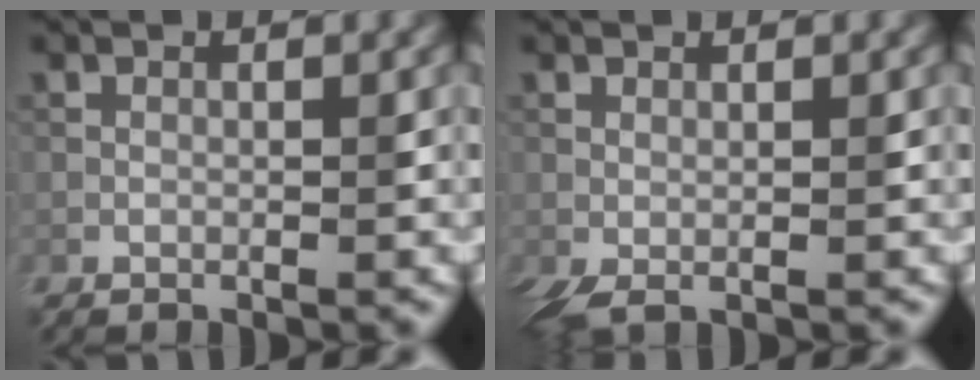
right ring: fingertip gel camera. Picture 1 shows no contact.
{"total": 1.9, "force": [0.1, 0.7, 1.8], "torque": [-0.039, 0.000, 0.002]}